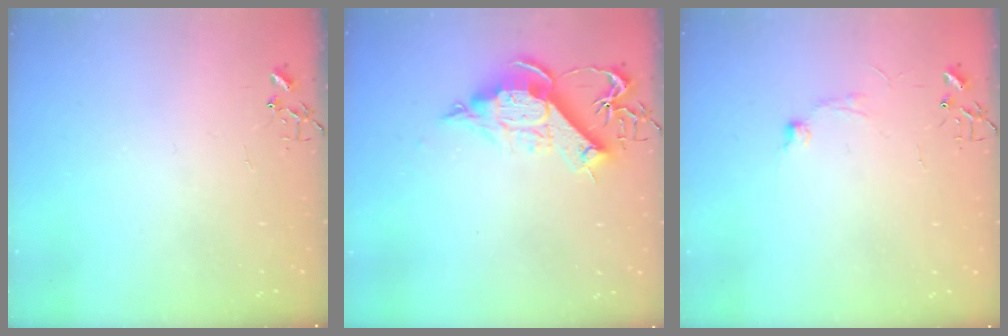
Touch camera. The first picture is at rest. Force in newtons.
{"total": 12.1, "press": 12.0, "slide": 1.6}
{"total": 7.2, "press": 7.2, "slide": 0.8}